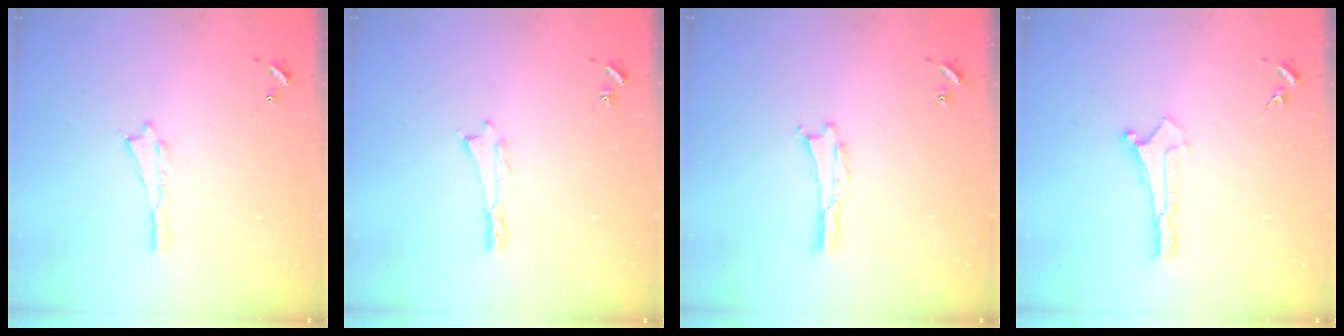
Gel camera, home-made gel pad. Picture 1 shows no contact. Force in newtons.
{"total": 0.0}
{"total": 0.0}
{"total": 0.0}